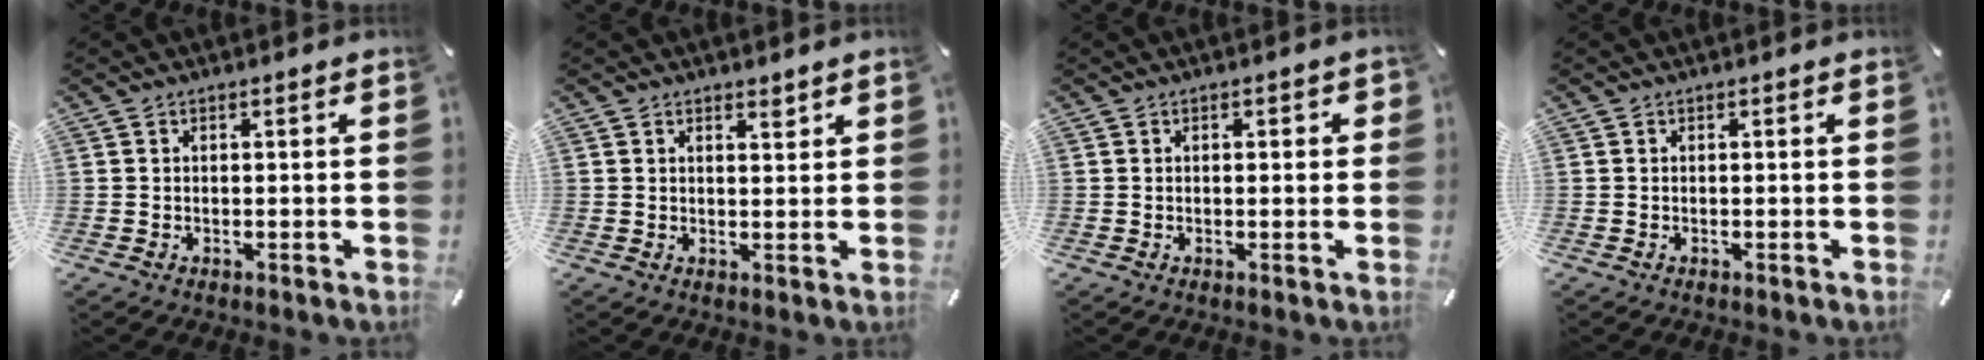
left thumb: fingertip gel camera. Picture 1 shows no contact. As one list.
[{"total": 1.7, "force": [1.4, 0.7, 0.7], "torque": [0.002, -0.009, 0.023]}, {"total": 1.0, "force": [0.0, 0.7, 0.8], "torque": [-0.006, 0.002, -0.004]}, {"total": 0.0}]